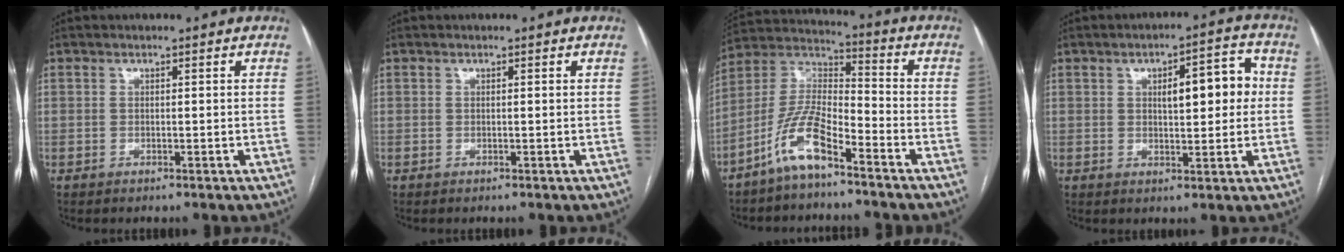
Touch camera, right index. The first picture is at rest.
{"total": 0.0}
{"total": 10.4, "force": [-6.7, 2.6, 7.5], "torque": [-0.169, 0.010, -0.134]}
{"total": 8.1, "force": [1.4, 2.6, 7.6], "torque": [-0.103, 0.024, 0.022]}